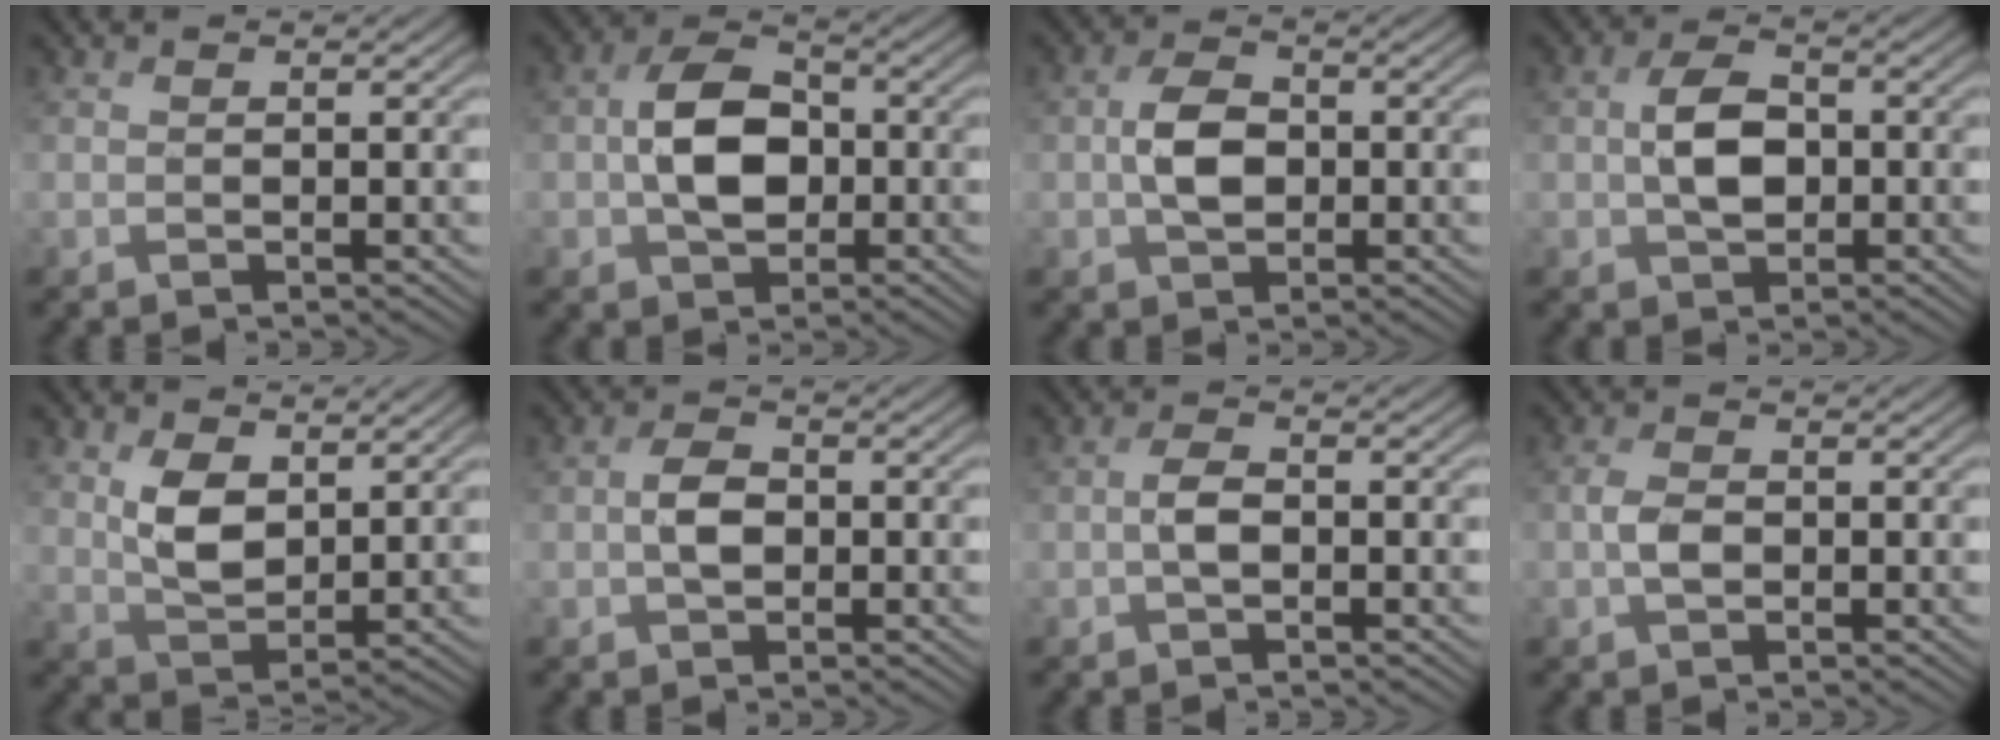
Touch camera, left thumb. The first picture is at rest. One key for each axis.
{"total": 7.2, "fx": -0.8, "fy": 5.0, "fz": 5.1, "tx": -0.100, "ty": 0.004, "tz": -0.019}
{"total": 4.4, "fx": -0.5, "fy": 3.1, "fz": 3.1, "tx": -0.066, "ty": 0.002, "tz": -0.012}
{"total": 4.9, "fx": -0.4, "fy": 3.3, "fz": 3.6, "tx": -0.072, "ty": 0.003, "tz": -0.010}
{"total": 5.4, "fx": 2.2, "fy": 3.1, "fz": 3.8, "tx": -0.085, "ty": -0.010, "tz": 0.048}
{"total": 3.1, "fx": -0.5, "fy": 2.1, "fz": 2.2, "tx": -0.046, "ty": 0.001, "tz": -0.015}
{"total": 2.3, "fx": -0.7, "fy": 1.2, "fz": 1.9, "tx": -0.038, "ty": 0.005, "tz": -0.018}
{"total": 2.2, "fx": -0.6, "fy": 1.4, "fz": 1.6, "tx": -0.039, "ty": 0.002, "tz": -0.015}